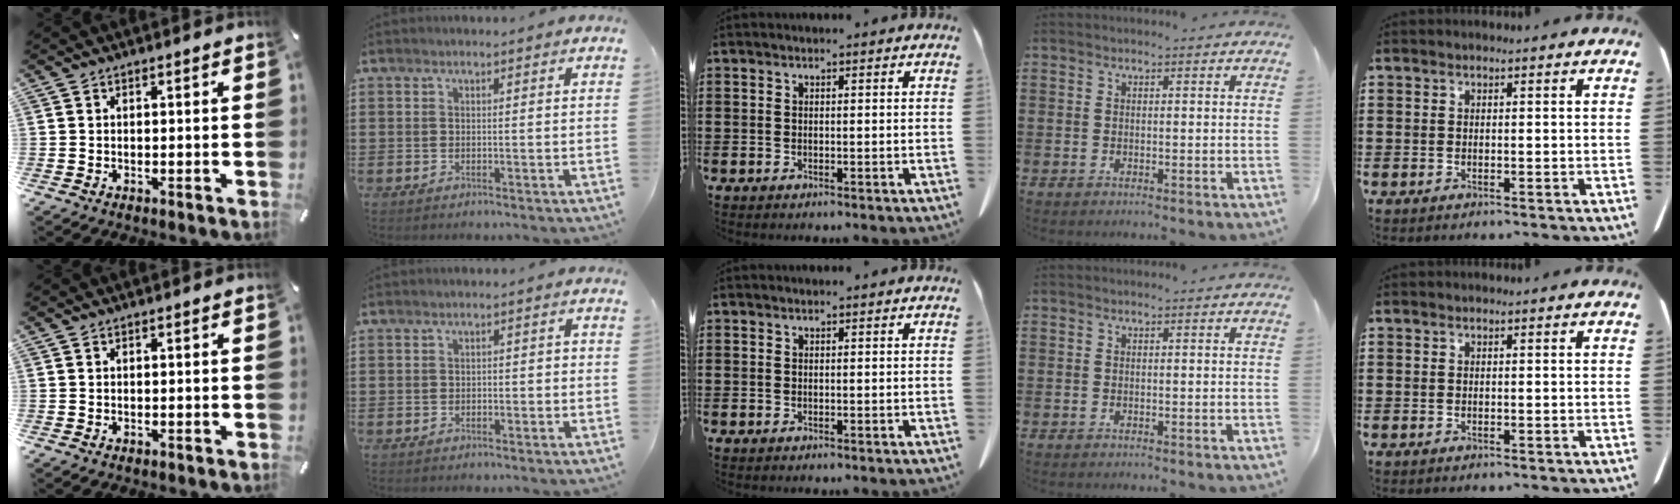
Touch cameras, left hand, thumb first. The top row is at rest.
{"index": {"total": 1.0, "force": [-0.7, 0.5, 0.5], "torque": [-0.014, 0.002, -0.017]}}